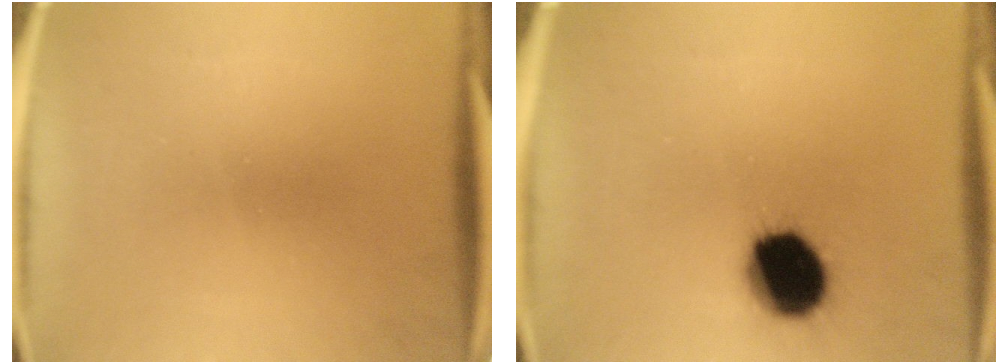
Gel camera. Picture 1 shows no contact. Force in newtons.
{"total": 15.8}